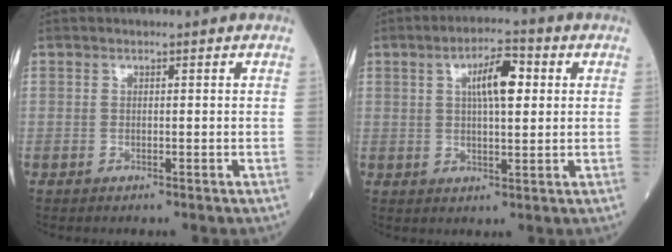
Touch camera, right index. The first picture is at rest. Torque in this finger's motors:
{"motor_torque": [0.64, 0.01, 0.24, 0.09]}